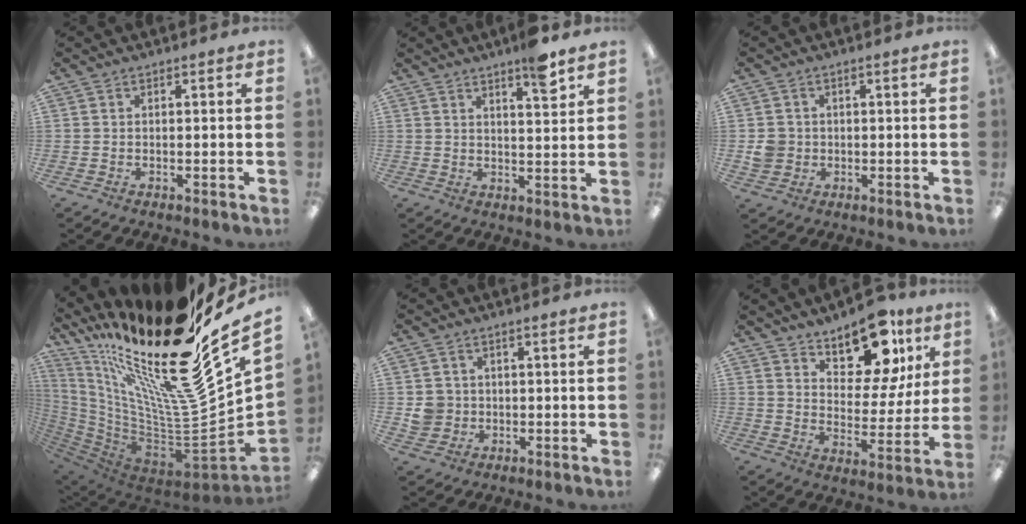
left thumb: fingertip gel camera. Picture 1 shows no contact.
{"total": 6.6, "force": [5.1, 1.2, 4.1], "torque": [-0.055, -0.031, 0.081]}
{"total": 4.0, "force": [-0.1, 3.9, 0.9], "torque": [-0.014, 0.007, 0.000]}
{"total": 28.7, "force": [17.0, 7.2, 21.9], "torque": [-0.298, -0.179, 0.294]}
{"total": 4.5, "force": [0.3, 4.4, 0.9], "torque": [-0.009, 0.006, 0.006]}
{"total": 15.2, "force": [11.2, 7.1, 7.4], "torque": [-0.097, -0.071, 0.196]}